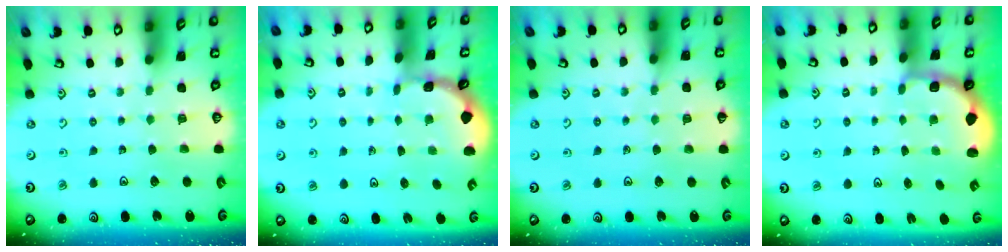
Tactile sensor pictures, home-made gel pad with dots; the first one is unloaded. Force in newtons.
{"total": 0.7, "press": 0.7, "slide": 0.3}
{"total": 3.9, "press": 3.8, "slide": 0.6}
{"total": 2.2, "press": 2.0, "slide": 1.0}